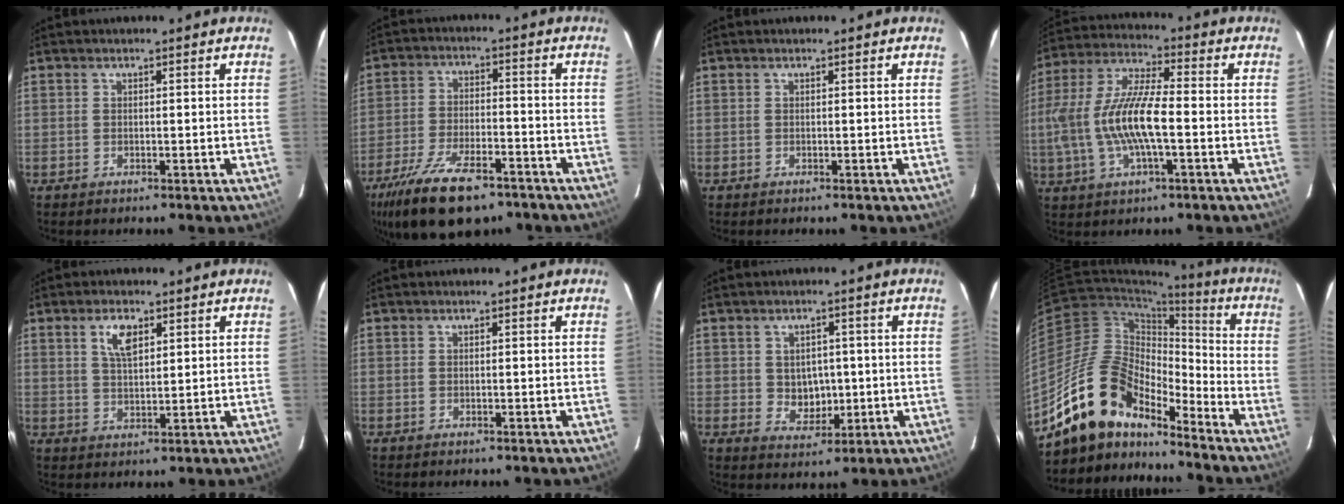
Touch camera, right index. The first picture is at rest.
{"total": 17.4, "force": [-12.2, 6.9, 10.4], "torque": [-0.224, -0.034, -0.205]}
{"total": 0.0}
{"total": 15.2, "force": [-2.3, 4.4, 14.3], "torque": [-0.290, 0.002, -0.044]}
{"total": 5.1, "force": [2.4, 2.3, 3.8], "torque": [-0.068, 0.007, 0.047]}
{"total": 0.0}
{"total": 5.1, "force": [0.0, 4.6, 2.4], "torque": [-0.042, 0.003, 0.012]}
{"total": 16.0, "force": [-13.4, 6.5, 5.9], "torque": [-0.112, 0.020, -0.243]}